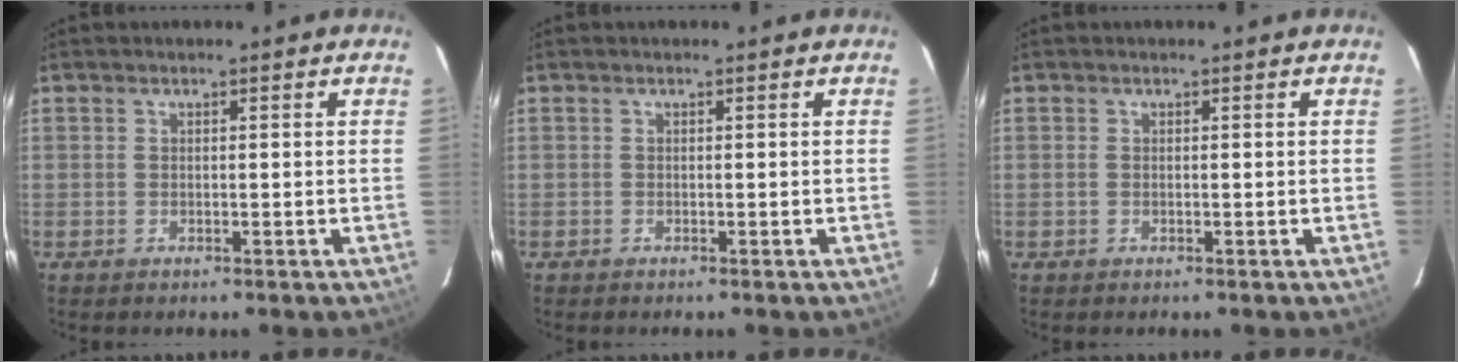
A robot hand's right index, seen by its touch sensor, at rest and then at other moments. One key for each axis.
{"total": 0.0}
{"total": 0.0}